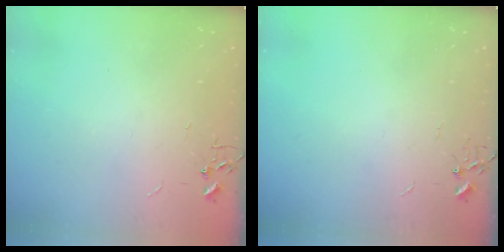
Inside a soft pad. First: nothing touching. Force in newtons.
{"total": 0.0}